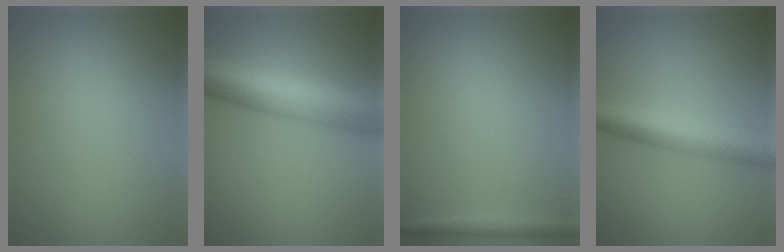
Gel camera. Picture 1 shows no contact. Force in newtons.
{"total": 9.4, "press": 9.4, "slide": 0.3}
{"total": 1.4, "press": 1.4, "slide": 0.1}
{"total": 4.9, "press": 4.9, "slide": 0.1}